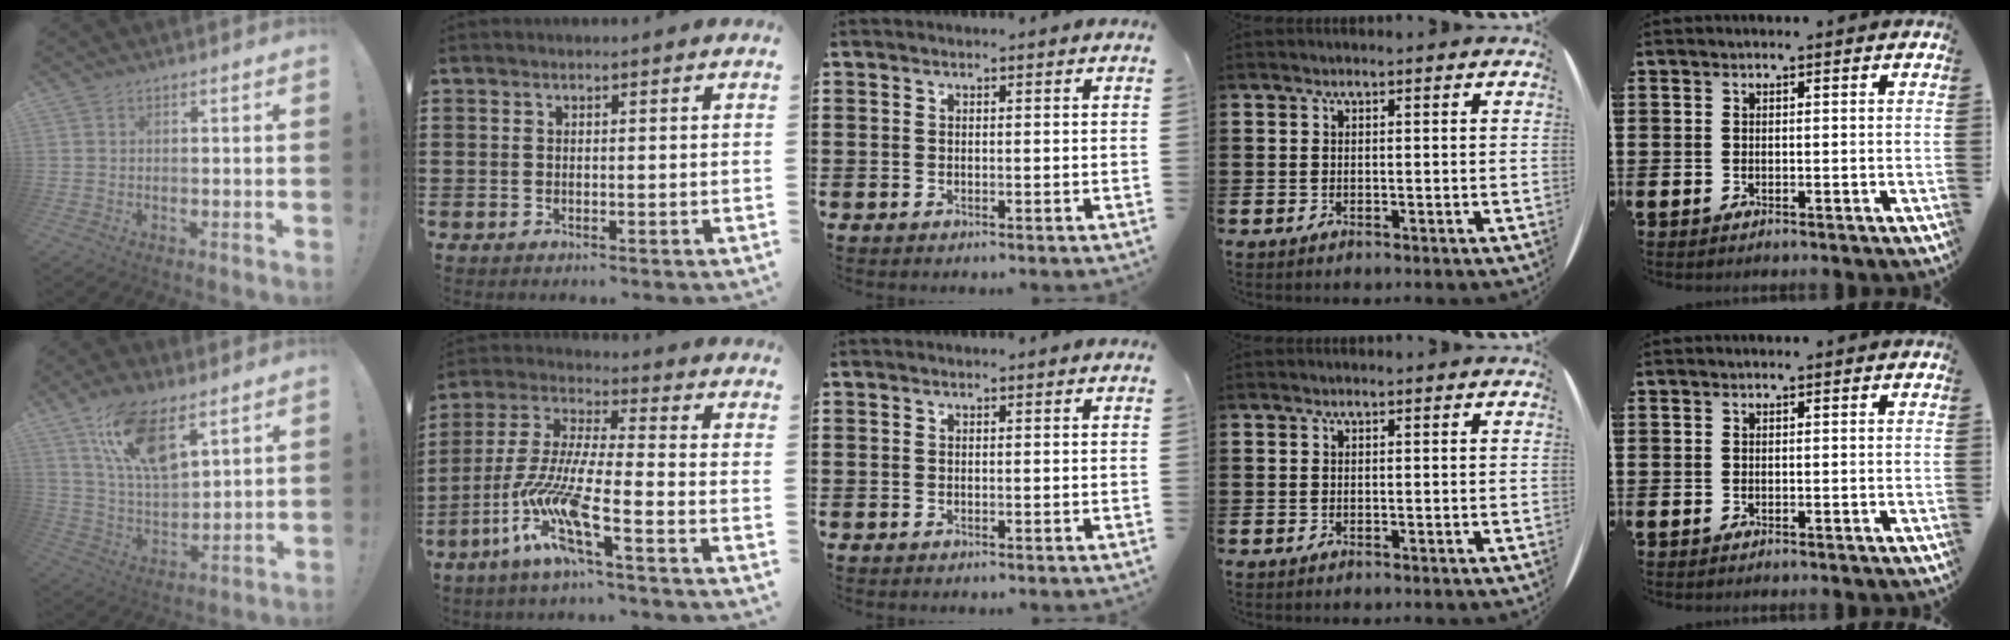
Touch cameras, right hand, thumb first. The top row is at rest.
{"thumb": {"total": 15.2, "force": [9.2, 6.4, 10.2], "torque": [-0.190, -0.041, 0.167]}, "index": {"total": 11.2, "force": [-6.6, 1.4, 8.9], "torque": [-0.213, -0.026, -0.139]}}